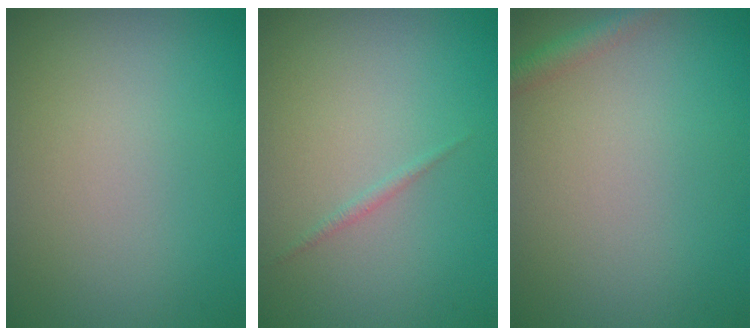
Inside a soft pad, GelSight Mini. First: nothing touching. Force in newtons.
{"total": 0.5, "press": 0.5, "slide": 0.0}
{"total": 1.5, "press": 1.5, "slide": 0.1}